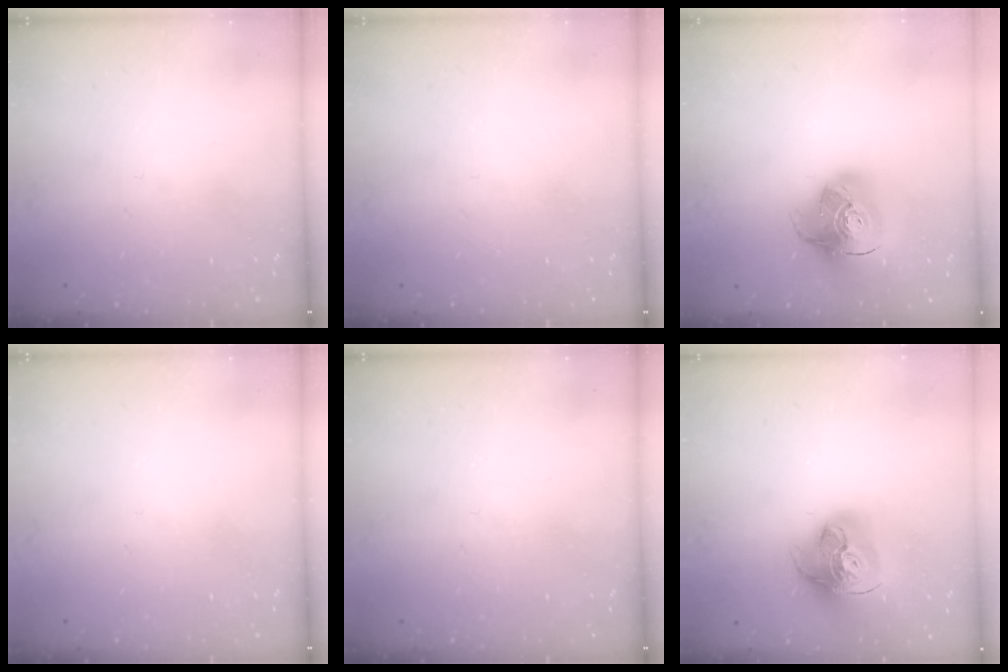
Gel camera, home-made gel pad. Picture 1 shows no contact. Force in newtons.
{"total": 0.0}
{"total": 16.0, "press": 15.9, "slide": 1.8}
{"total": 0.0}
{"total": 0.0}
{"total": 18.6, "press": 18.5, "slide": 2.1}